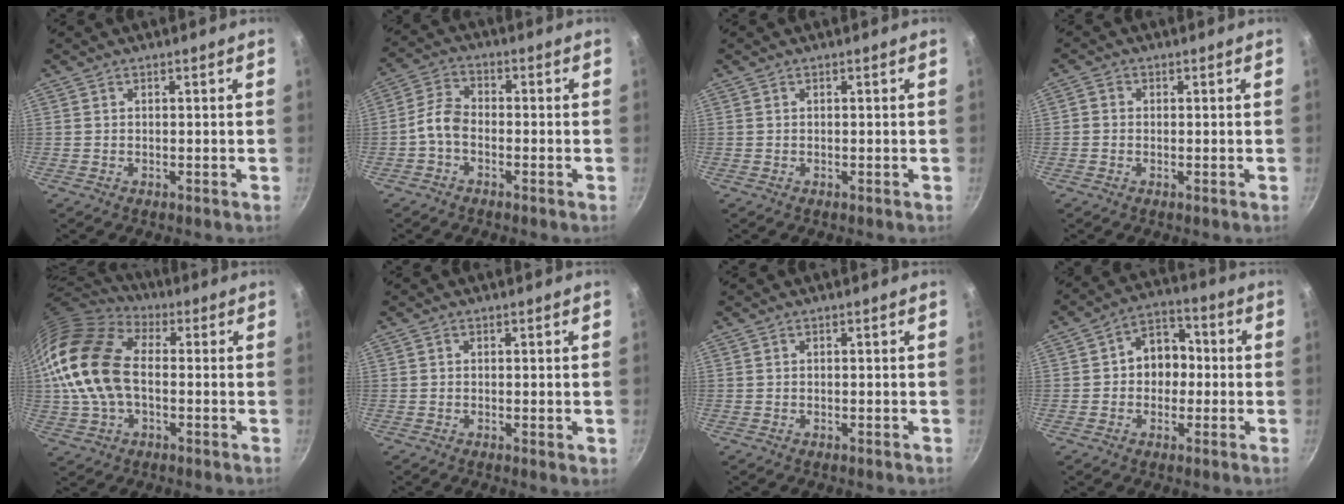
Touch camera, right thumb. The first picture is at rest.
{"total": 4.8, "force": [-2.0, 3.0, 3.3], "torque": [-0.065, 0.032, -0.049]}
{"total": 0.0}
{"total": 1.6, "force": [-0.2, 1.5, 0.7], "torque": [-0.011, 0.006, -0.009]}
{"total": 18.8, "force": [0.2, 12.3, 14.3], "torque": [-0.271, 0.028, -0.006]}
{"total": 1.4, "force": [0.1, 0.5, 1.3], "torque": [-0.018, -0.002, 0.000]}
{"total": 0.0}
{"total": 8.6, "force": [-0.2, 6.9, 5.1], "torque": [-0.022, 0.023, -0.013]}